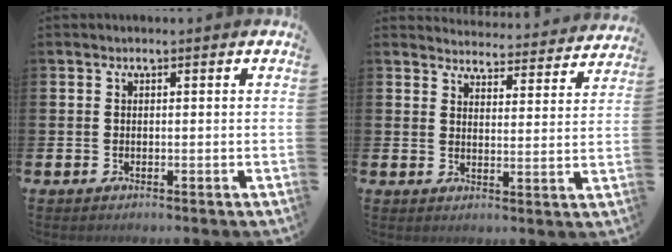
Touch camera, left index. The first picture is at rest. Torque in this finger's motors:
{"motor_torque": [0.73, -1.39, -0.23, -0.01]}